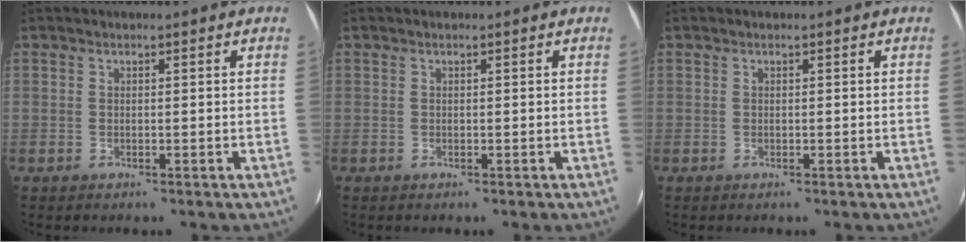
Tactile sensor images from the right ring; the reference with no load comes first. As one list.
[{"total": 0.0}, {"total": 0.0}]